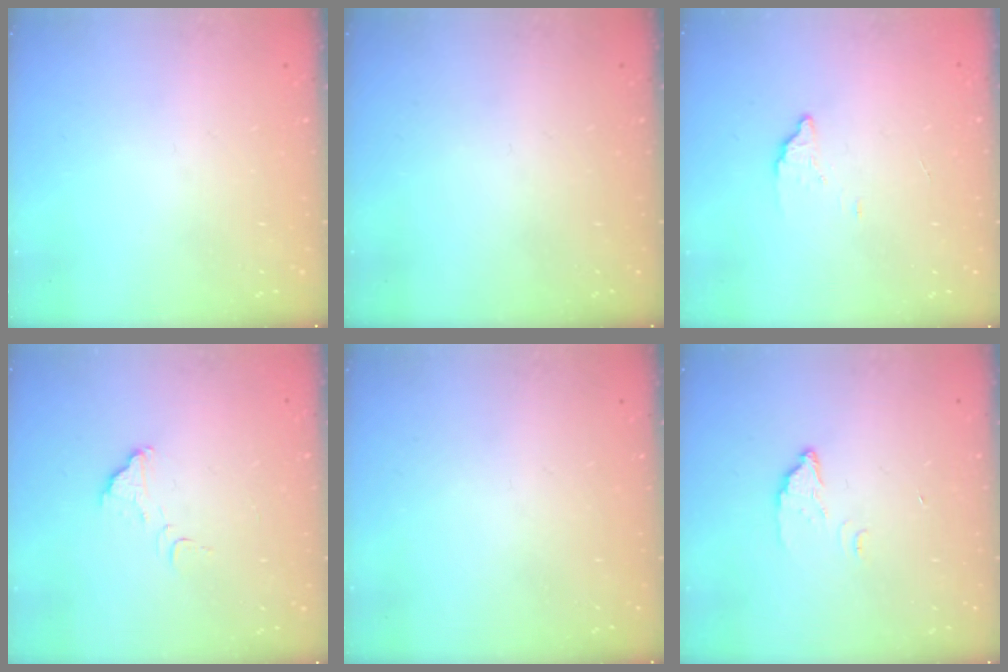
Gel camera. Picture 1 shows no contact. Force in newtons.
{"total": 0.0}
{"total": 2.0, "press": 2.0, "slide": 0.1}
{"total": 2.9, "press": 2.9, "slide": 0.1}
{"total": 0.0}
{"total": 2.9, "press": 2.9, "slide": 0.4}